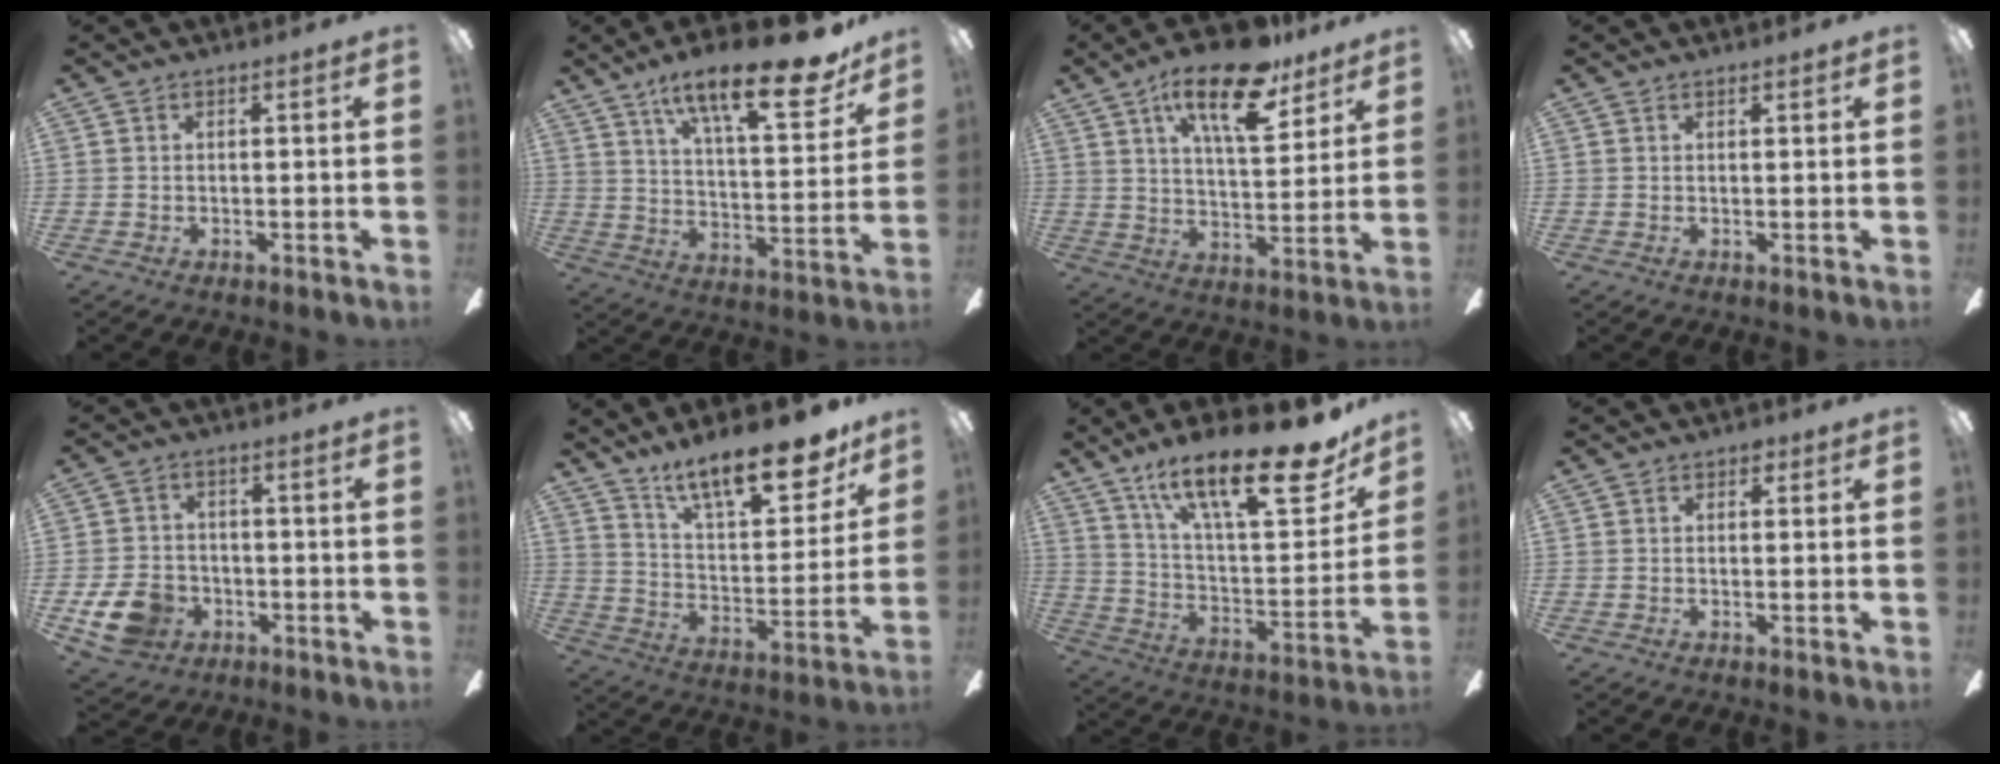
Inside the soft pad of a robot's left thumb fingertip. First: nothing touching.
{"total": 22.6, "force": [15.4, 6.9, 15.0], "torque": [-0.230, -0.090, 0.246]}
{"total": 17.5, "force": [11.4, 6.5, 11.6], "torque": [-0.185, -0.050, 0.185]}
{"total": 1.0, "force": [0.9, 0.1, 0.4], "torque": [-0.009, 0.001, 0.015]}
{"total": 10.0, "force": [-4.1, 7.5, 5.1], "torque": [-0.116, 0.024, -0.073]}
{"total": 20.1, "force": [15.0, 7.2, 11.2], "torque": [-0.172, -0.100, 0.256]}
{"total": 24.8, "force": [17.0, 7.7, 16.3], "torque": [-0.236, -0.107, 0.278]}
{"total": 1.1, "force": [0.6, 0.8, 0.5], "torque": [-0.002, 0.000, 0.008]}